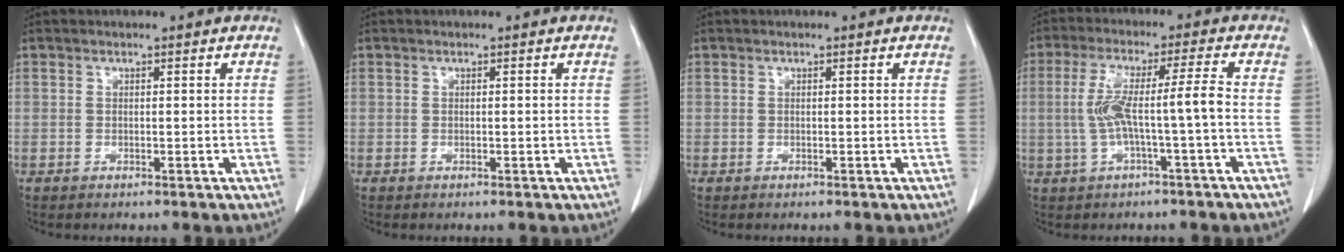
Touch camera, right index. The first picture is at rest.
{"total": 0.0}
{"total": 0.0}
{"total": 7.6, "force": [-1.0, -0.5, 7.5], "torque": [-0.151, 0.023, -0.012]}